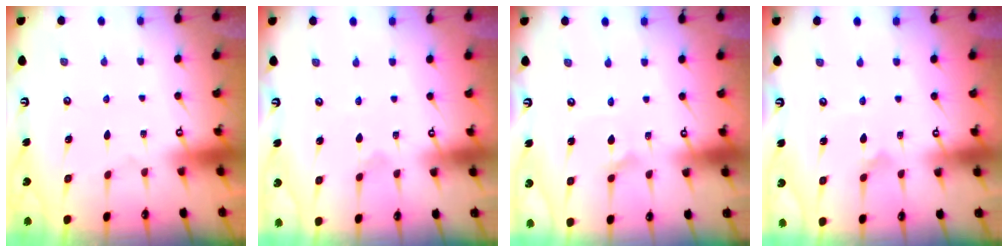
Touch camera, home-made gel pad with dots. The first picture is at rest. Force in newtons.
{"total": 1.2, "press": 1.2, "slide": 0.2}
{"total": 2.5, "press": 2.5, "slide": 0.2}
{"total": 2.7, "press": 2.6, "slide": 0.5}